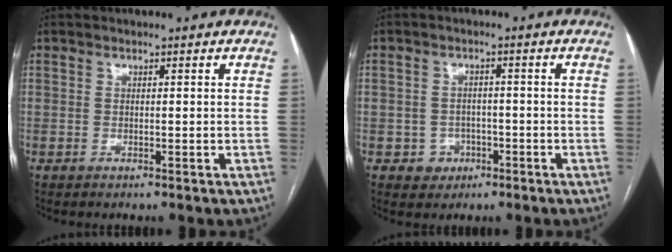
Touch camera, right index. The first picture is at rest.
{"total": 3.5, "force": [-1.4, 3.2, 0.4], "torque": [0.005, 0.013, -0.014]}